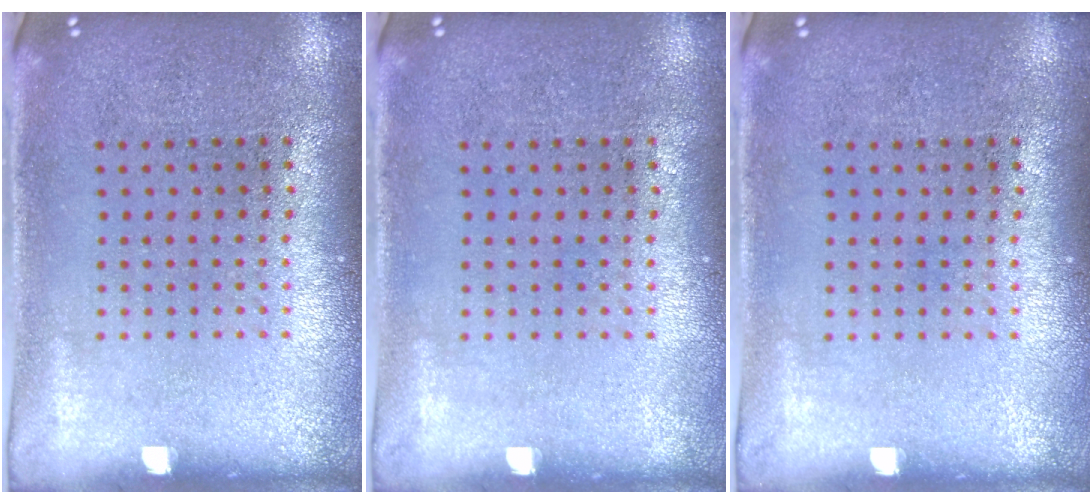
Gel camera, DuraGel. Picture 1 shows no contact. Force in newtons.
{"total": 0.0}
{"total": 0.0}